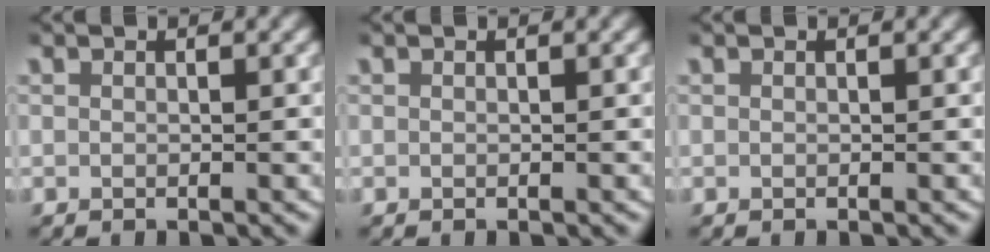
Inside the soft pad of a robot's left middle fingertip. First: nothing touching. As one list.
[{"total": 0.0}, {"total": 0.0}]